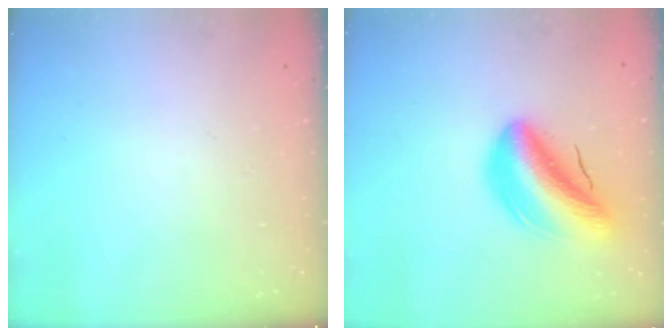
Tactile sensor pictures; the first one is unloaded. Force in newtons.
{"total": 12.0, "press": 11.4, "slide": 3.8}